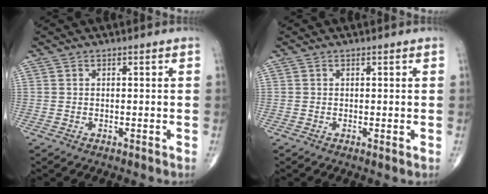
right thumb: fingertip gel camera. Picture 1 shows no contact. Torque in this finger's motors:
{"motor_torque": [-0.20, -0.12, 0.07, 0.05, -0.06]}